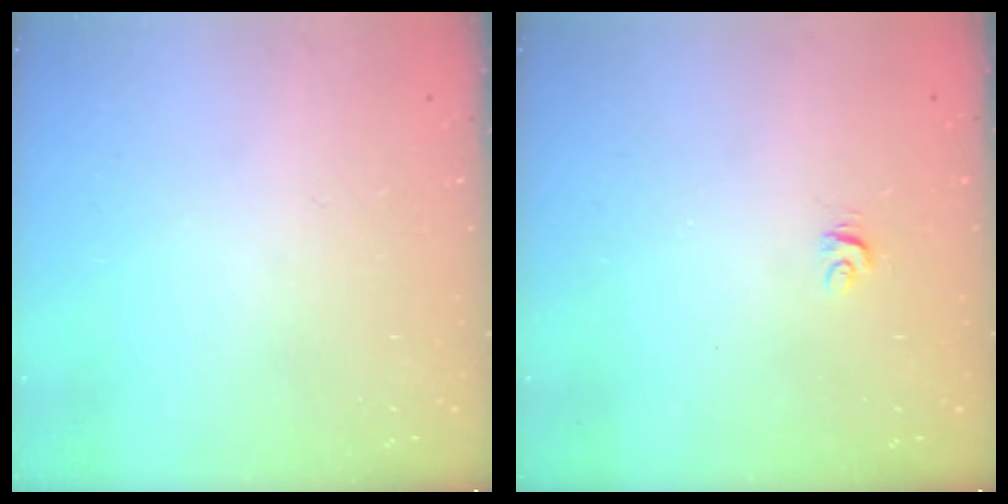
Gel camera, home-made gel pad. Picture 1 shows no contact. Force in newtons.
{"total": 4.2, "press": 4.2, "slide": 0.2}